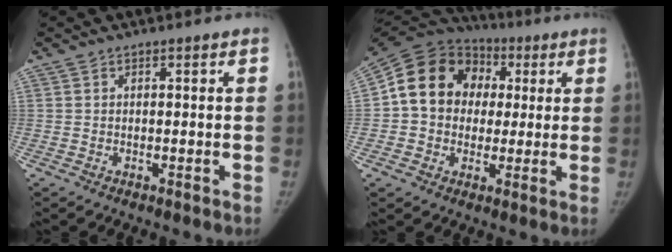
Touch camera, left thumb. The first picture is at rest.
{"total": 16.5, "force": [1.9, 14.0, 8.6], "torque": [-0.135, 0.032, 0.027]}